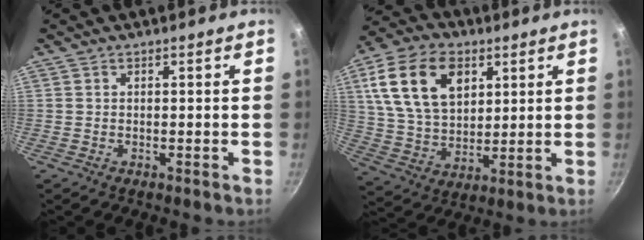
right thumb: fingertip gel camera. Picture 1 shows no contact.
{"total": 17.9, "force": [6.4, 11.7, 11.9], "torque": [-0.200, -0.010, 0.120]}